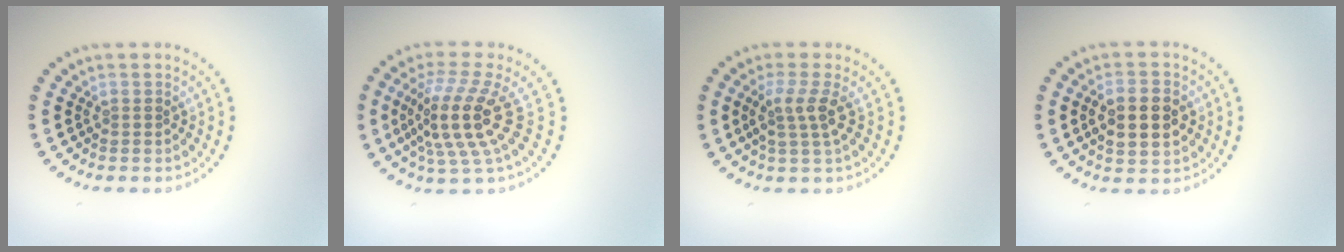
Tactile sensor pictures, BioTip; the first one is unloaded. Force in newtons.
{"total": 5.3, "press": 4.0, "slide": 3.4}
{"total": 2.7, "press": 2.1, "slide": 1.7}
{"total": 4.6, "press": 4.6, "slide": 0.4}